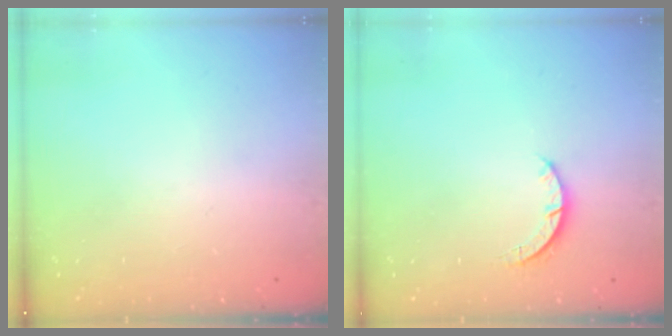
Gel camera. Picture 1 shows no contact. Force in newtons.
{"total": 2.7, "press": 2.7, "slide": 0.4}